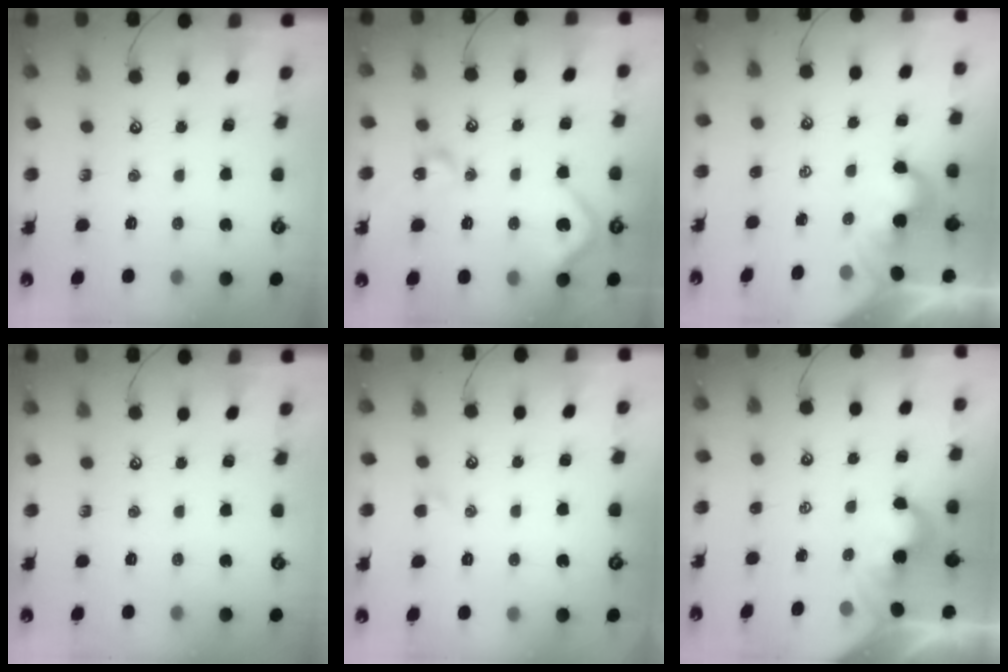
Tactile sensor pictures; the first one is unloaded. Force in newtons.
{"total": 11.8, "press": 11.7, "slide": 1.2}
{"total": 2.0, "press": 1.9, "slide": 0.5}
{"total": 0.0}
{"total": 1.1, "press": 1.1, "slide": 0.4}
{"total": 1.9, "press": 1.8, "slide": 0.6}